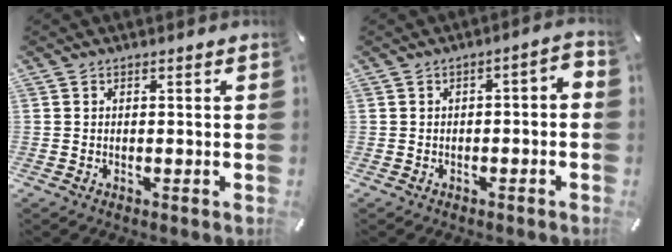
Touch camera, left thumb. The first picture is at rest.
{"total": 3.6, "force": [-2.1, 1.5, 2.5], "torque": [-0.040, 0.019, -0.041]}